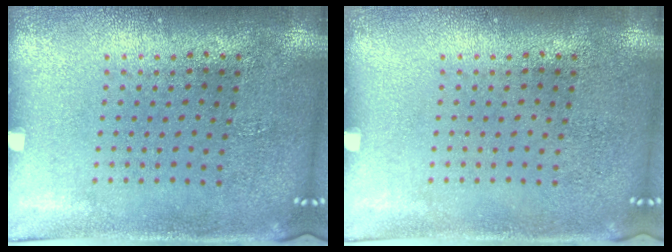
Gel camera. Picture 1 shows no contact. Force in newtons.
{"total": 0.0}